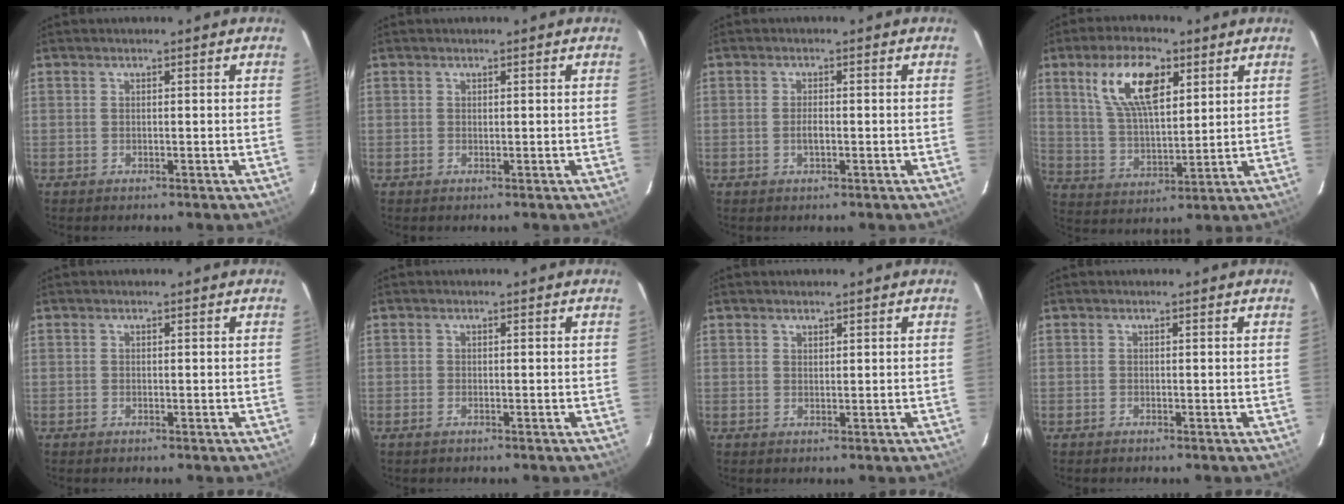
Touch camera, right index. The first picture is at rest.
{"total": 0.0}
{"total": 1.8, "force": [-0.4, 0.6, 1.6], "torque": [-0.033, -0.001, -0.008]}
{"total": 12.8, "force": [5.9, 5.4, 10.1], "torque": [-0.190, 0.015, 0.115]}
{"total": 0.0}
{"total": 1.0, "force": [-0.7, 0.4, 0.6], "torque": [-0.013, -0.002, -0.014]}
{"total": 0.9, "force": [0.7, 0.4, 0.1], "torque": [-0.002, 0.002, 0.013]}
{"total": 0.0}